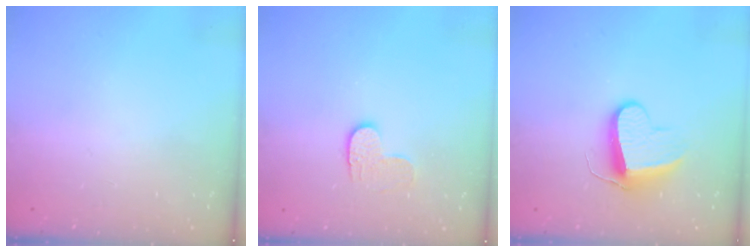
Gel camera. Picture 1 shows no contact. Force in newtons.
{"total": 5.7, "press": 5.7, "slide": 0.5}
{"total": 10.7, "press": 10.7, "slide": 0.7}